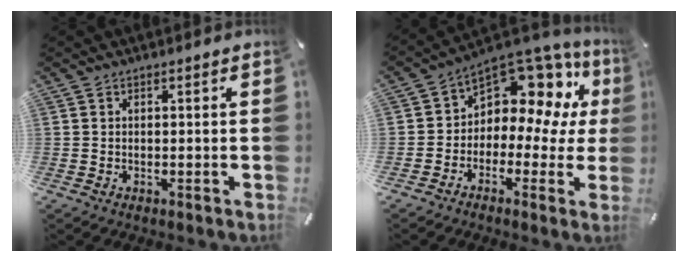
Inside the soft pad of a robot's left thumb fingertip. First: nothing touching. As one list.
[{"total": 10.3, "force": [6.0, 6.5, 5.2], "torque": [-0.082, -0.064, 0.102]}]